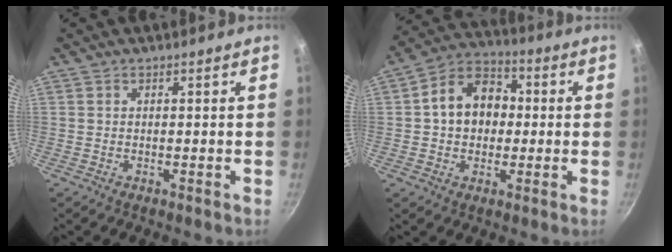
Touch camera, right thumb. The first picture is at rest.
{"total": 12.2, "force": [0.7, 9.5, 7.6], "torque": [-0.087, 0.028, -0.007]}